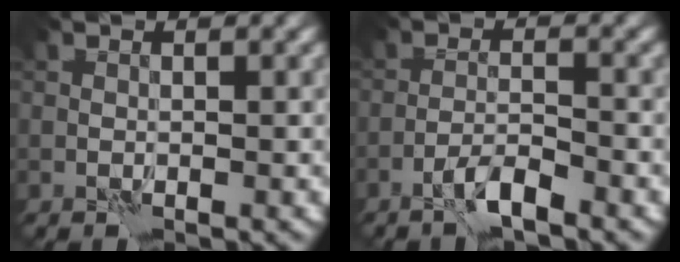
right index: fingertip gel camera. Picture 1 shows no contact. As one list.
[{"total": 2.4, "force": [-1.8, 0.1, 1.6], "torque": [-0.032, 0.006, -0.038]}]